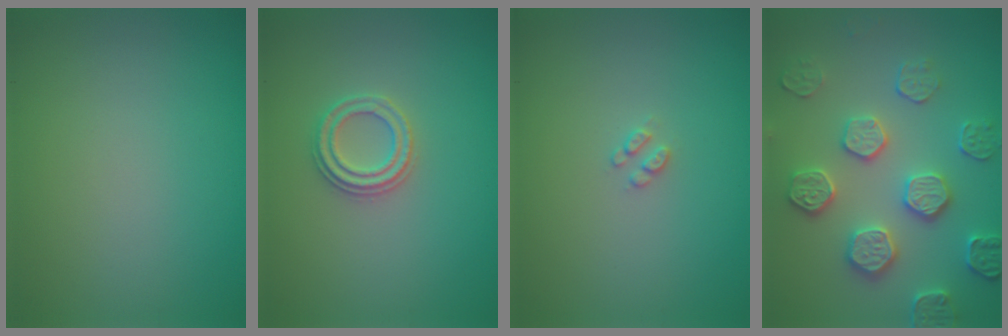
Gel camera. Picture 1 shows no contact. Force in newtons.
{"total": 2.3, "press": 2.3, "slide": 0.3}
{"total": 1.0, "press": 0.9, "slide": 0.2}
{"total": 4.6, "press": 4.3, "slide": 1.7}